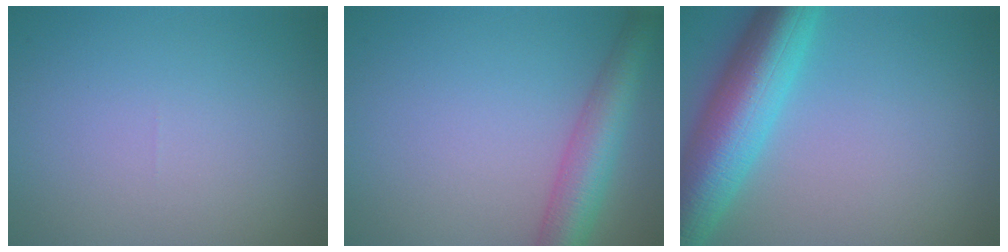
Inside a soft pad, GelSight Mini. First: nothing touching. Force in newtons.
{"total": 5.1, "press": 5.1, "slide": 0.2}
{"total": 9.0, "press": 9.0, "slide": 0.2}